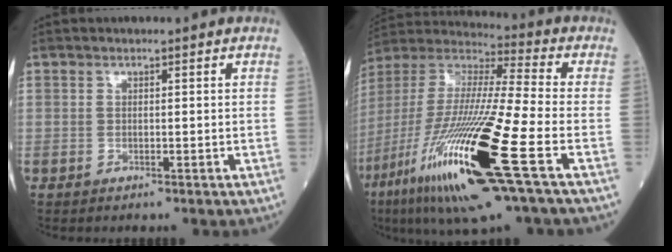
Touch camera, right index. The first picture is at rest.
{"total": 25.8, "force": [-10.3, 1.8, 23.6], "torque": [-0.486, -0.061, -0.194]}